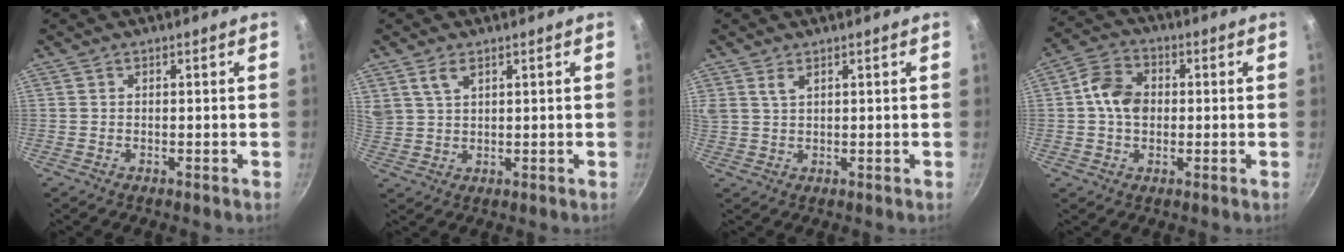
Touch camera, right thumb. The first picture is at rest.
{"total": 4.7, "force": [2.7, 2.4, 2.9], "torque": [-0.048, -0.006, 0.059]}
{"total": 2.7, "force": [1.6, 1.3, 1.8], "torque": [-0.033, -0.003, 0.035]}
{"total": 8.2, "force": [0.4, 6.2, 5.3], "torque": [-0.078, 0.017, -0.006]}